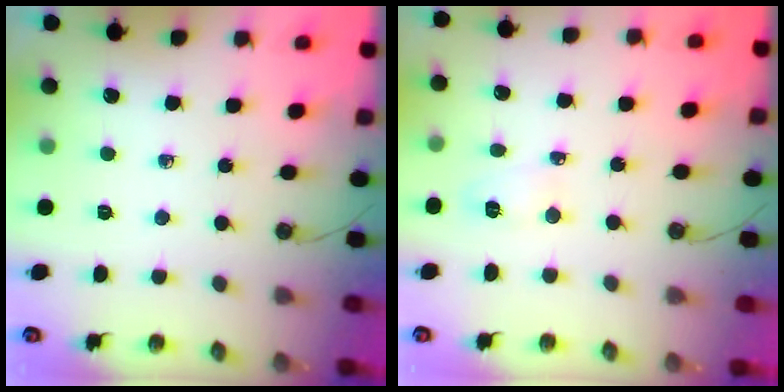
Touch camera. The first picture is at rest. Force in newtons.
{"total": 4.2, "press": 4.1, "slide": 0.9}